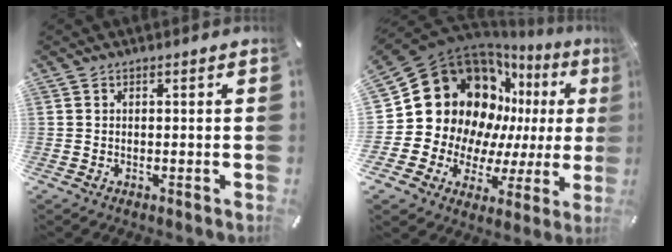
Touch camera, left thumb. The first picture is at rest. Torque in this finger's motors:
{"motor_torque": [1.66, 3.34, 1.42, 0.83, 0.57]}